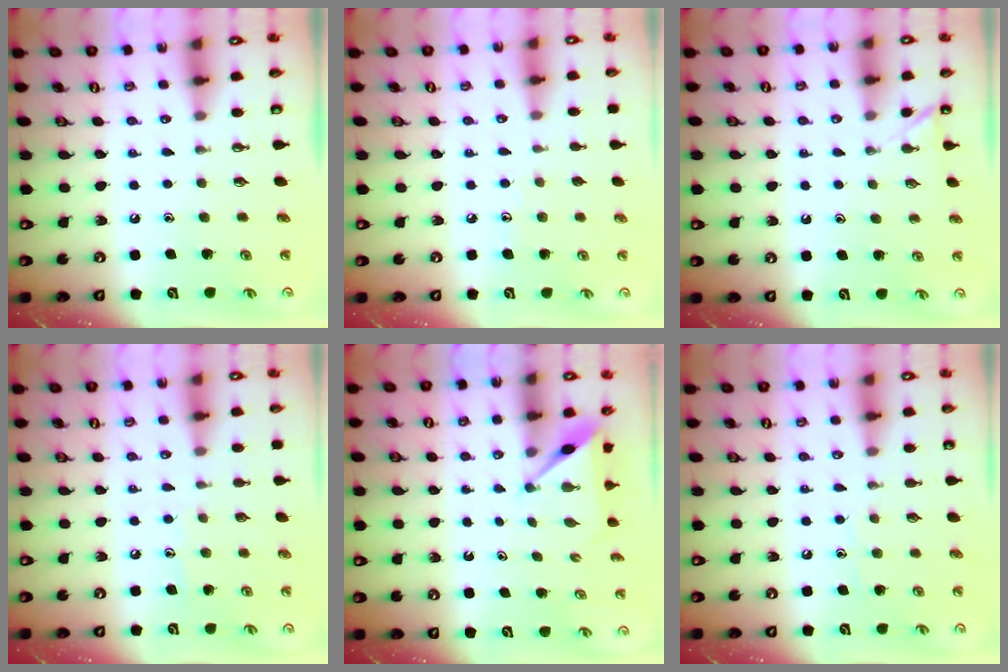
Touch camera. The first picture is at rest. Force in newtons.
{"total": 4.6, "press": 4.5, "slide": 0.4}
{"total": 2.1, "press": 2.1, "slide": 0.3}
{"total": 5.2, "press": 5.1, "slide": 0.5}
{"total": 4.6, "press": 4.6, "slide": 0.4}
{"total": 5.7, "press": 5.6, "slide": 0.7}